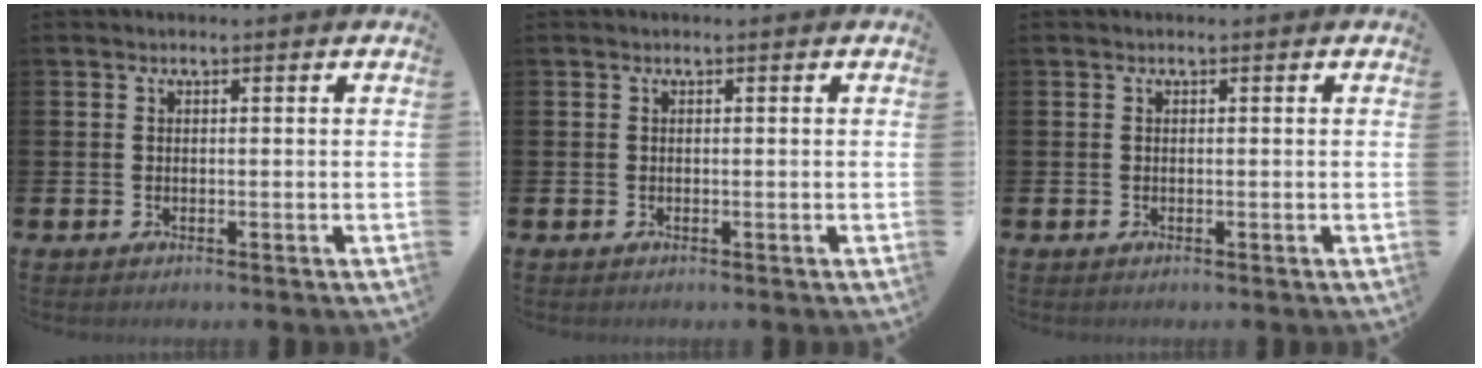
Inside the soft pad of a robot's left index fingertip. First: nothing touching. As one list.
[{"total": 0.0}, {"total": 0.0}]